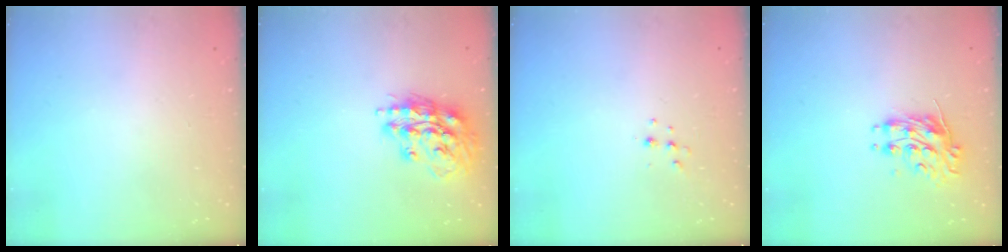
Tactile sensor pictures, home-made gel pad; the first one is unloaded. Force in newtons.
{"total": 15.3, "press": 15.2, "slide": 1.9}
{"total": 3.8, "press": 3.7, "slide": 0.7}
{"total": 10.4, "press": 10.4, "slide": 0.5}